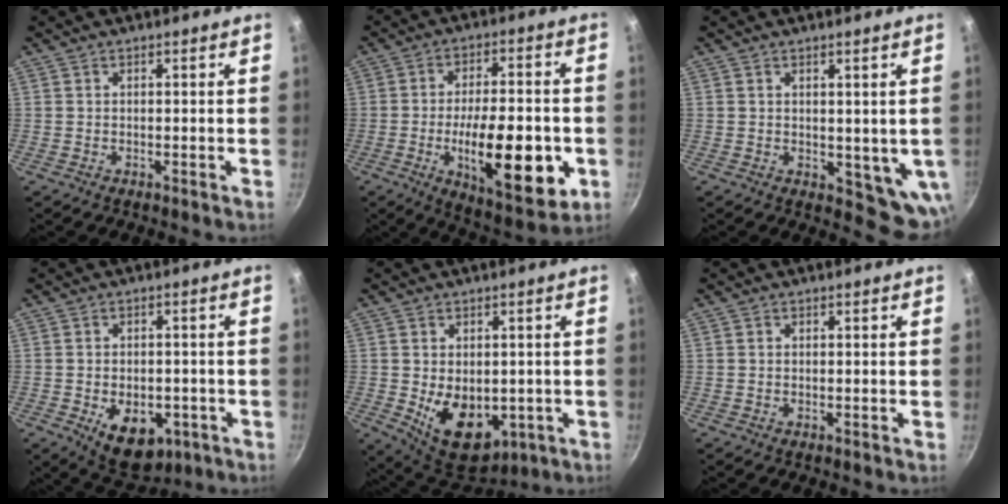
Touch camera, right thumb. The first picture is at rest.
{"total": 20.1, "force": [-4.9, 7.6, 17.9], "torque": [-0.253, 0.003, -0.068]}
{"total": 7.1, "force": [1.4, 4.0, 5.7], "torque": [-0.058, -0.020, 0.029]}
{"total": 10.6, "force": [-3.5, 6.8, 7.3], "torque": [-0.076, 0.005, -0.033]}
{"total": 12.8, "force": [-2.0, 8.6, 9.3], "torque": [-0.107, -0.017, -0.005]}
{"total": 0.6, "force": [0.1, 0.5, 0.2], "torque": [-0.004, 0.003, -0.001]}